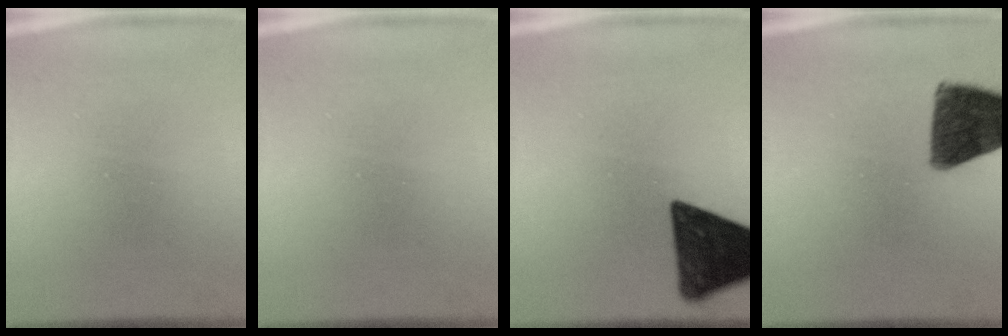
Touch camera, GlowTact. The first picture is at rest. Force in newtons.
{"total": 0.0}
{"total": 14.3}
{"total": 12.4}